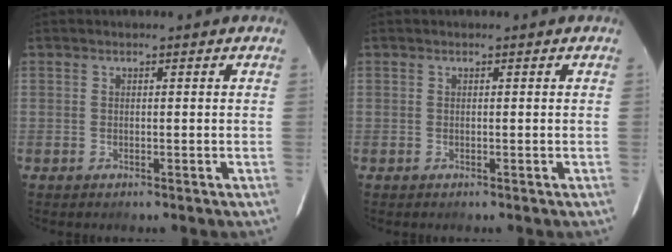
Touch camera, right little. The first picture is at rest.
{"total": 0.0}